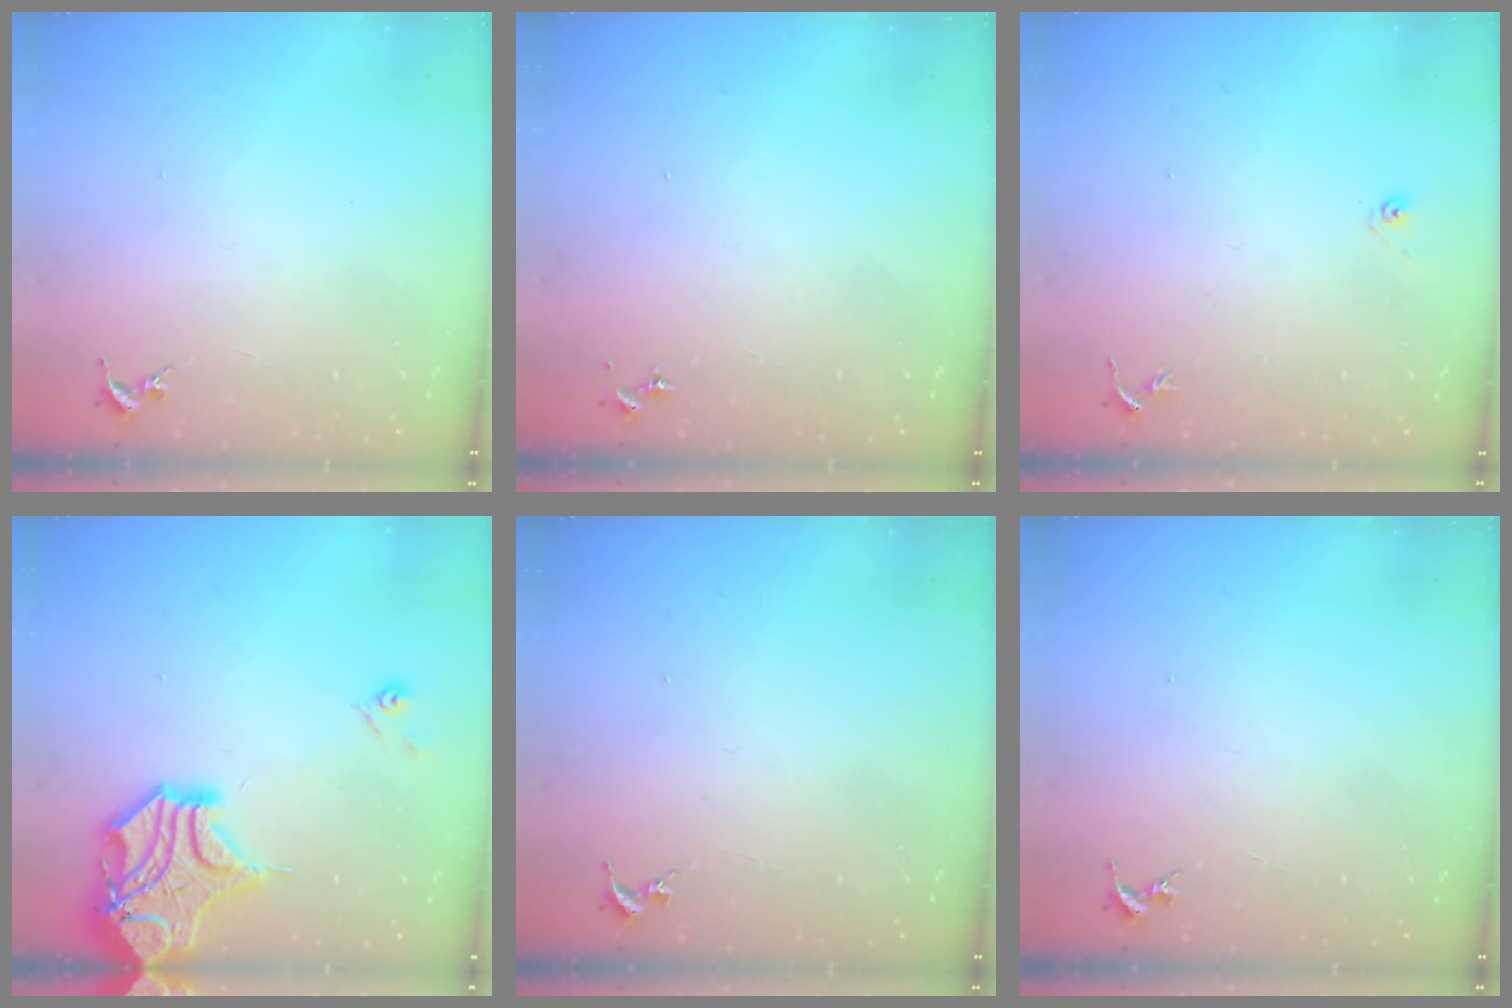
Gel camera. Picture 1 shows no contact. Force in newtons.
{"total": 0.0}
{"total": 4.5, "press": 4.5, "slide": 0.5}
{"total": 15.9, "press": 15.7, "slide": 2.4}
{"total": 0.0}
{"total": 0.0}